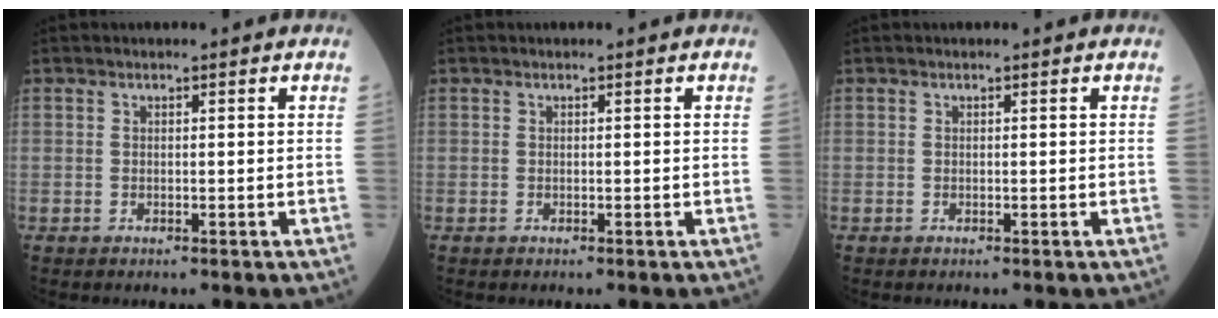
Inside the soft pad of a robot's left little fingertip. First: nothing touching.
{"total": 0.0}
{"total": 0.0}